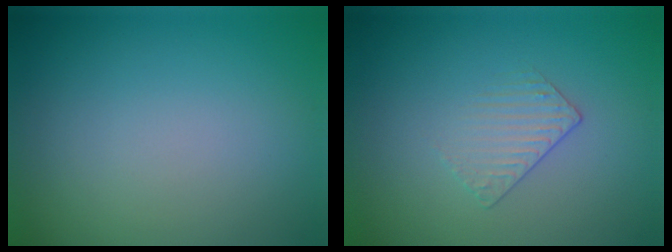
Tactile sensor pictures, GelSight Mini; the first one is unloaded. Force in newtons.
{"total": 1.3, "press": 0.6, "slide": 1.1}